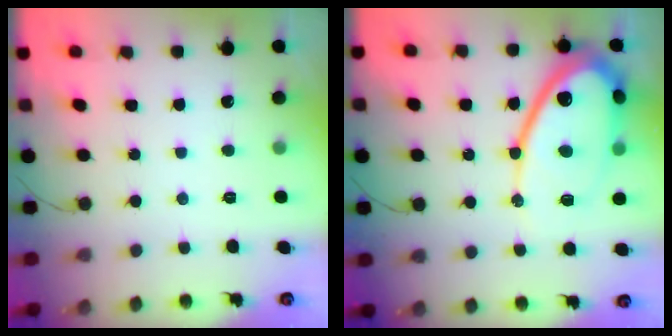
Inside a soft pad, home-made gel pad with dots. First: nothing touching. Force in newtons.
{"total": 18.3, "press": 18.2, "slide": 1.5}